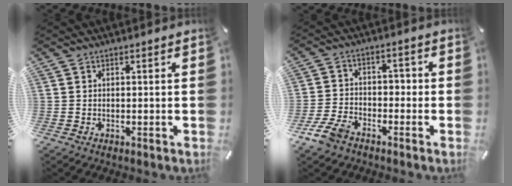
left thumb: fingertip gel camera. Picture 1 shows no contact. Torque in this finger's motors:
{"motor_torque": [1.32, 1.26, -0.15, -0.41, 0.18]}